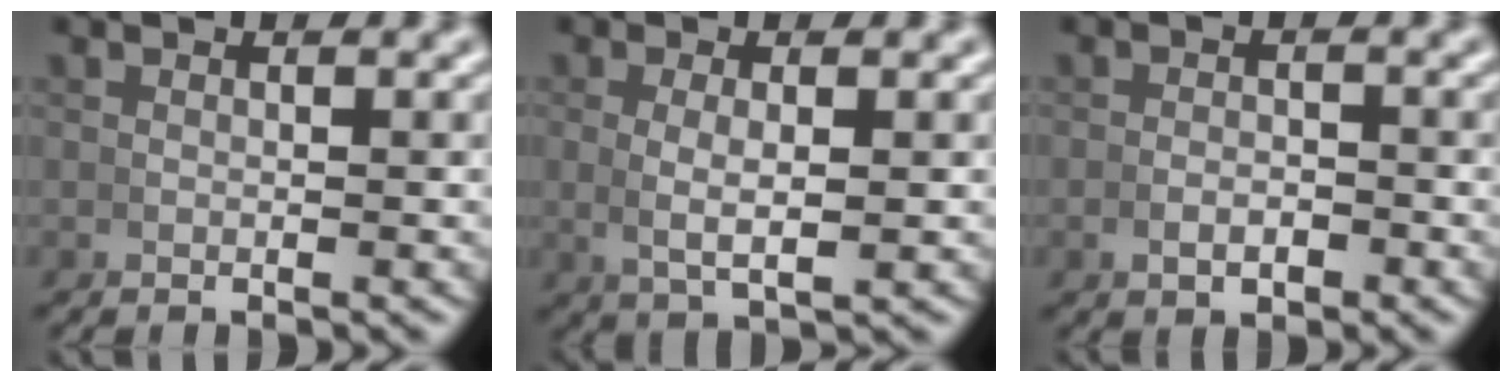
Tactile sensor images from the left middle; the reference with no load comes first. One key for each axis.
{"total": 3.1, "fx": 0.4, "fy": 1.0, "fz": 2.9, "tx": -0.056, "ty": -0.007, "tz": 0.017}
{"total": 1.6, "fx": -0.8, "fy": 0.9, "fz": 1.0, "tx": -0.014, "ty": -0.001, "tz": -0.013}